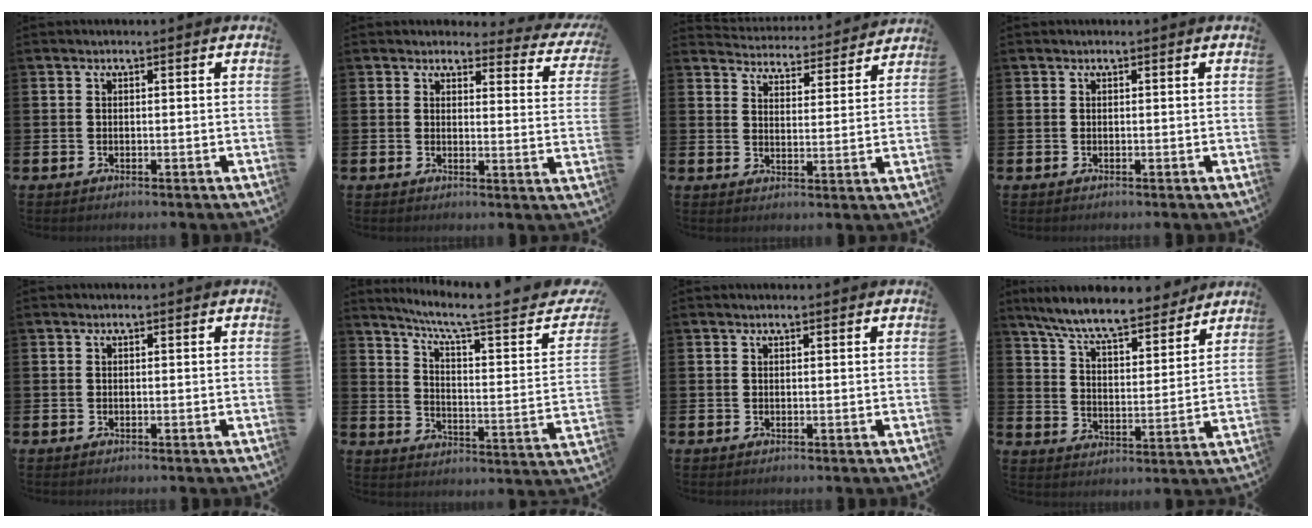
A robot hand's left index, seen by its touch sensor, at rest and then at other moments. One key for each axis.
{"total": 2.9, "fx": 2.6, "fy": 1.2, "fz": 0.1, "tx": 0.001, "ty": -0.025, "tz": 0.038}
{"total": 4.7, "fx": 4.6, "fy": 0.5, "fz": -0.1, "tx": -0.014, "ty": -0.043, "tz": 0.078}
{"total": 0.0}
{"total": 0.0}
{"total": 6.8, "fx": 4.5, "fy": 0.9, "fz": 4.9, "tx": -0.093, "ty": -0.037, "tz": 0.060}
{"total": 0.6, "fx": 0.6, "fy": 0.0, "fz": 0.1, "tx": 0.008, "ty": -0.004, "tz": 0.010}
{"total": 8.9, "fx": 8.2, "fy": 1.3, "fz": 3.3, "tx": -0.092, "ty": -0.051, "tz": 0.143}